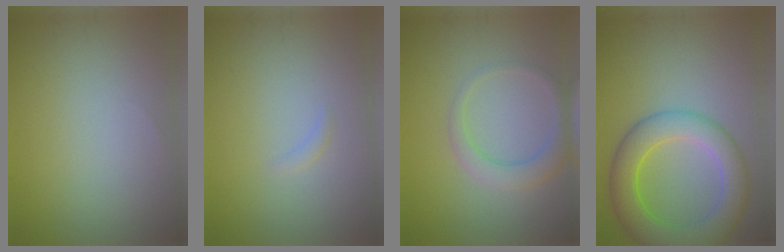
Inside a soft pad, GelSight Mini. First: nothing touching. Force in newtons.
{"total": 0.6, "press": 0.6, "slide": 0.0}
{"total": 2.9, "press": 2.9, "slide": 0.2}
{"total": 7.0, "press": 7.0, "slide": 0.2}